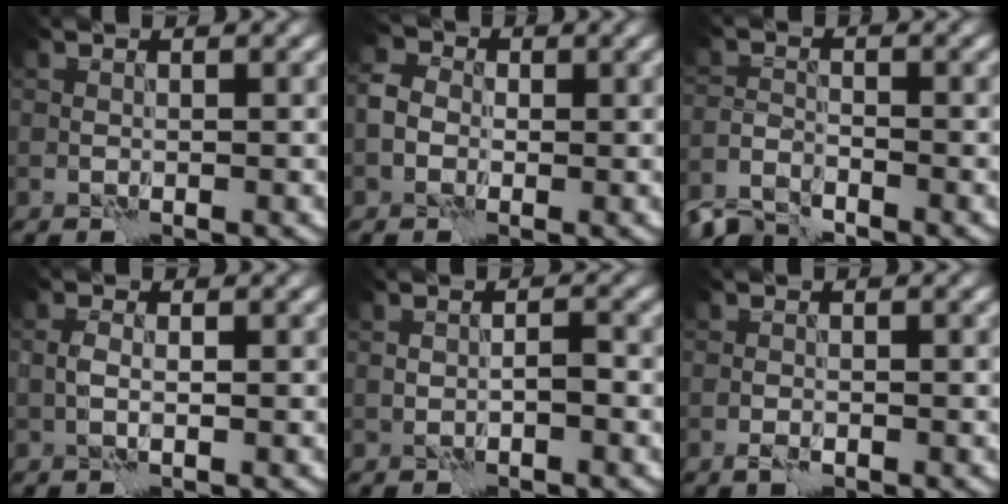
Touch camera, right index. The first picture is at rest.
{"total": 2.1, "force": [-0.6, 1.8, 0.8], "torque": [-0.014, 0.007, -0.018]}
{"total": 3.8, "force": [-3.5, 1.1, 1.1], "torque": [-0.021, -0.007, -0.079]}
{"total": 1.1, "force": [-0.1, 0.5, 1.0], "torque": [-0.025, 0.002, -0.005]}
{"total": 1.0, "force": [-0.6, 0.1, 0.8], "torque": [-0.015, 0.007, -0.012]}
{"total": 1.1, "force": [-0.6, 0.5, 0.7], "torque": [-0.017, -0.001, -0.014]}